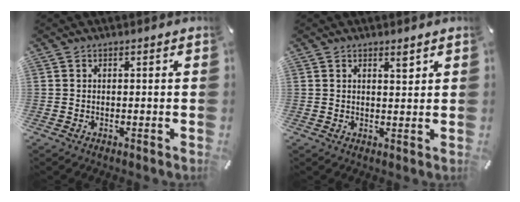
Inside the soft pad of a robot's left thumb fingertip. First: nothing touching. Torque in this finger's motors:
{"motor_torque": [0.28, -0.19, 0.01, -0.01, 0.01]}